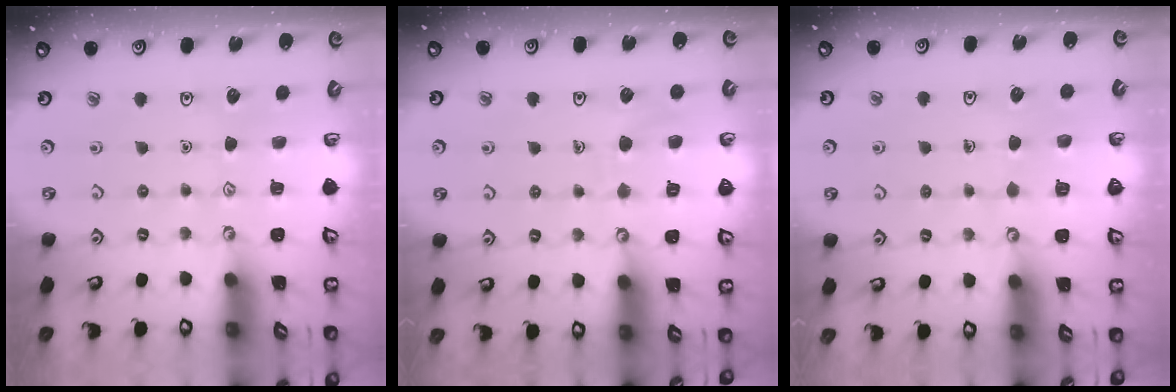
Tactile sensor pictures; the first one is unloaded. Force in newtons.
{"total": 6.7, "press": 6.6, "slide": 0.7}
{"total": 2.8, "press": 2.8, "slide": 0.3}